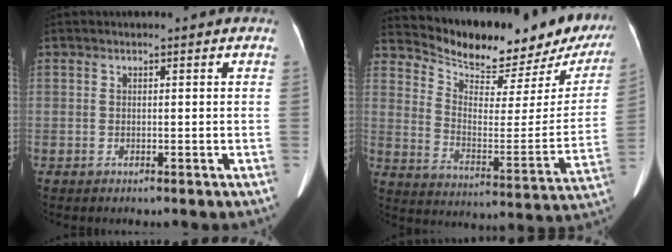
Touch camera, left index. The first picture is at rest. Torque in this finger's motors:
{"motor_torque": [0.15, -1.19, 0.16, 0.02]}